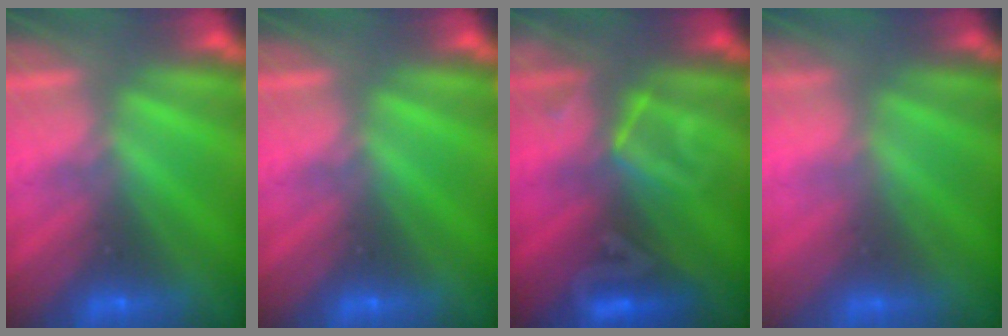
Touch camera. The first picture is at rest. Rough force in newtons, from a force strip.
{"total": 0.0}
{"total": 2.8}
{"total": 2.5}